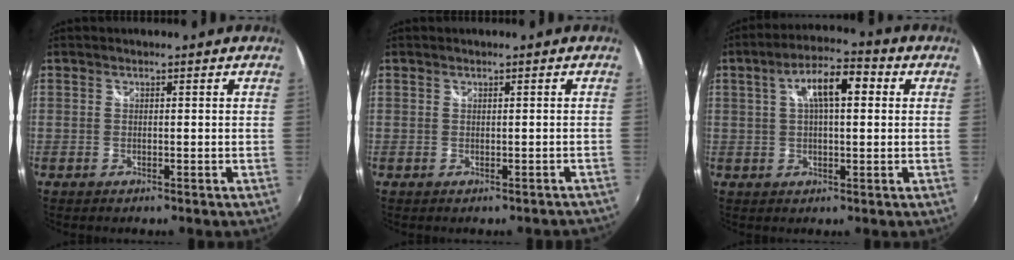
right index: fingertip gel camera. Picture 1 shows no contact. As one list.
[{"total": 1.6, "force": [-1.2, 0.9, 0.6], "torque": [-0.007, 0.006, -0.008]}, {"total": 9.0, "force": [2.3, 3.4, 8.1], "torque": [-0.135, 0.024, 0.034]}]